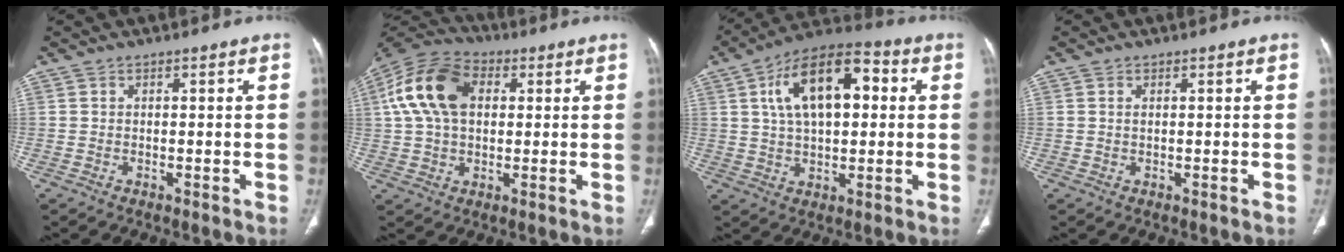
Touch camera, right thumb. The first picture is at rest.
{"total": 15.0, "force": [3.3, 9.8, 10.8], "torque": [-0.203, 0.023, 0.052]}
{"total": 16.8, "force": [4.0, 8.8, 13.8], "torque": [-0.212, 0.019, 0.060]}
{"total": 0.7, "force": [0.2, 0.3, 0.6], "torque": [-0.015, 0.002, 0.006]}